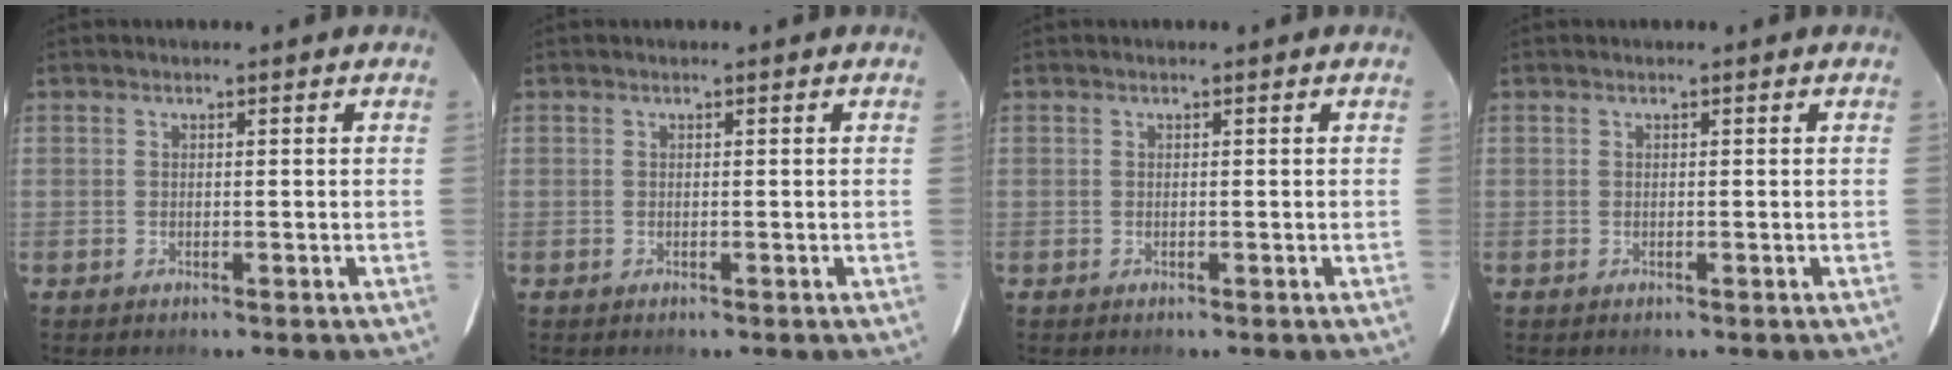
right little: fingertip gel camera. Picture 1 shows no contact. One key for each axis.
{"total": 0.0}
{"total": 0.0}
{"total": 0.0}